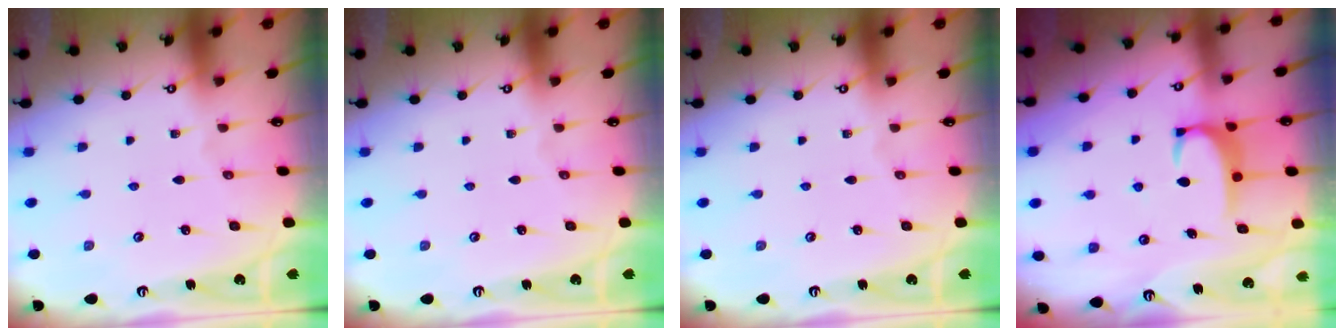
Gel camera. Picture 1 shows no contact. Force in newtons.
{"total": 0.0}
{"total": 0.0}
{"total": 2.7, "press": 2.7, "slide": 0.5}